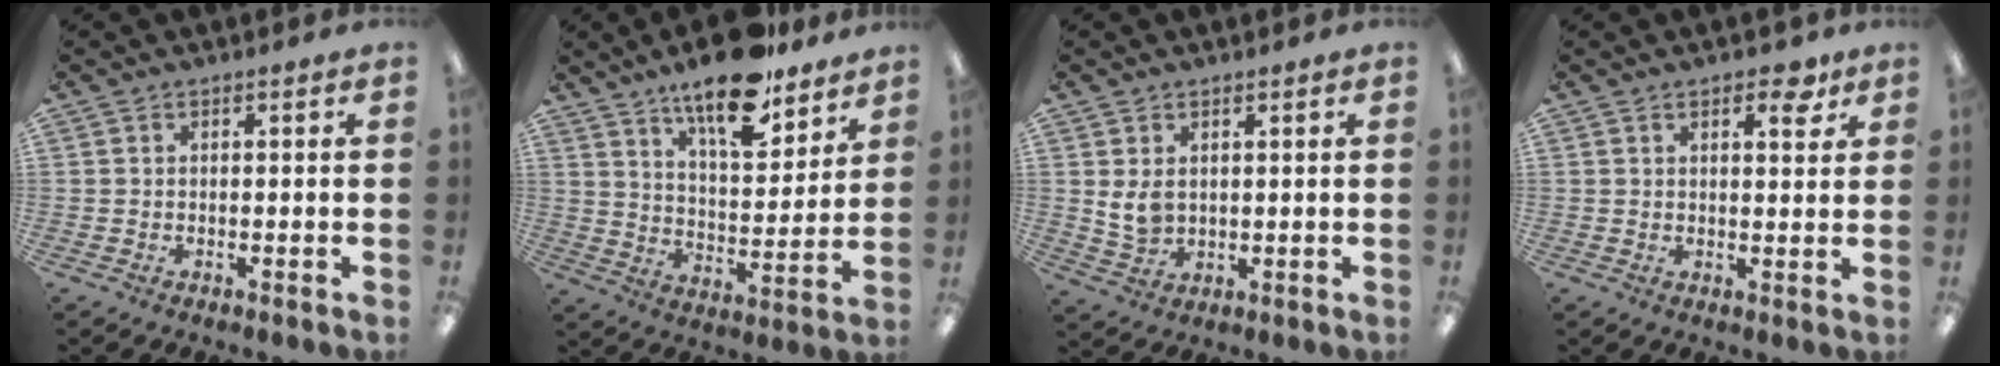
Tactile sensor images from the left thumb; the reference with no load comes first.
{"total": 15.6, "force": [12.3, 5.0, 8.2], "torque": [-0.130, -0.078, 0.210]}
{"total": 5.0, "force": [1.6, 3.5, 3.2], "torque": [-0.070, -0.007, 0.028]}
{"total": 5.1, "force": [3.4, 2.1, 3.2], "torque": [-0.030, -0.015, 0.051]}